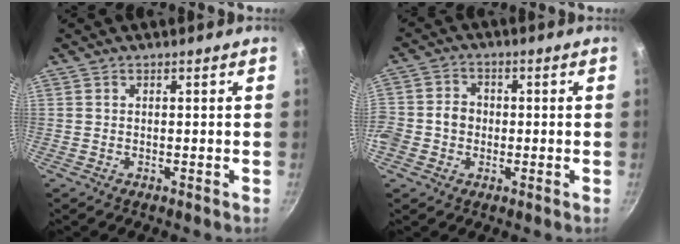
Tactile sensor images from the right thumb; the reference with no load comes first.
{"total": 8.9, "force": [-1.0, 7.6, 4.6], "torque": [-0.090, 0.026, -0.017]}